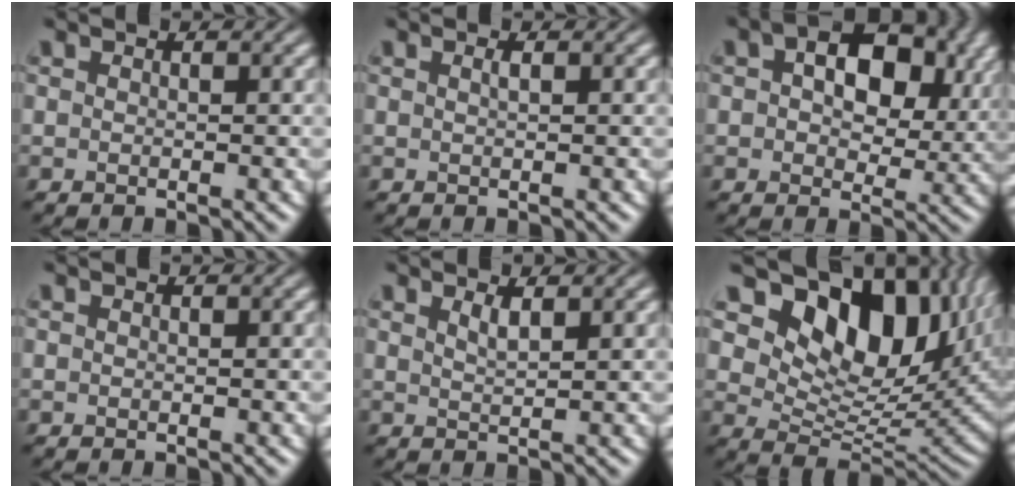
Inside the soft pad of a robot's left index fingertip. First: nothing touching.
{"total": 0.8, "force": [0.3, 0.3, 0.7], "torque": [-0.009, 0.004, 0.004]}
{"total": 10.6, "force": [3.2, 6.4, 7.9], "torque": [-0.106, 0.007, 0.043]}
{"total": 0.0}
{"total": 1.5, "force": [1.0, 0.4, 1.1], "torque": [-0.015, 0.001, 0.016]}
{"total": 13.4, "force": [6.5, 7.9, 8.6], "torque": [-0.139, -0.001, 0.115]}